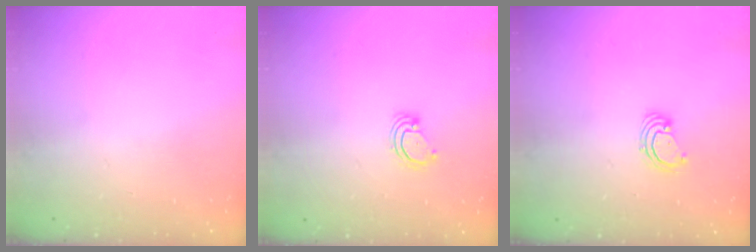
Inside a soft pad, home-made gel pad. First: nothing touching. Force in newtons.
{"total": 2.9, "press": 2.9, "slide": 0.3}
{"total": 3.3, "press": 3.3, "slide": 0.2}